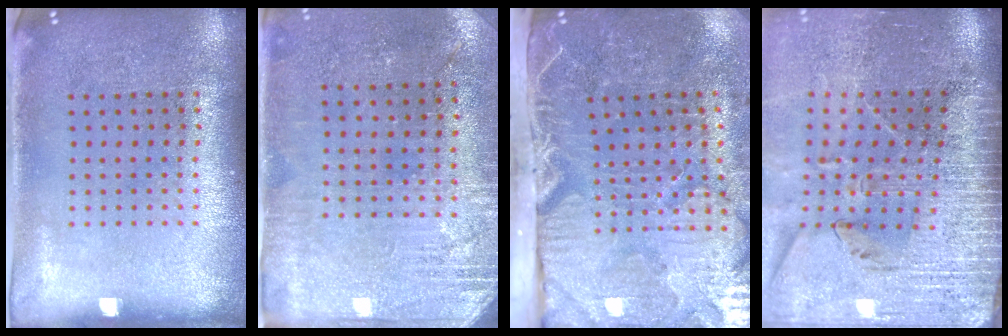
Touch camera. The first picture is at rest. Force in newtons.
{"total": 2.8, "press": 2.5, "slide": 1.2}
{"total": 5.3, "press": 4.4, "slide": 2.9}
{"total": 3.9, "press": 3.4, "slide": 1.9}